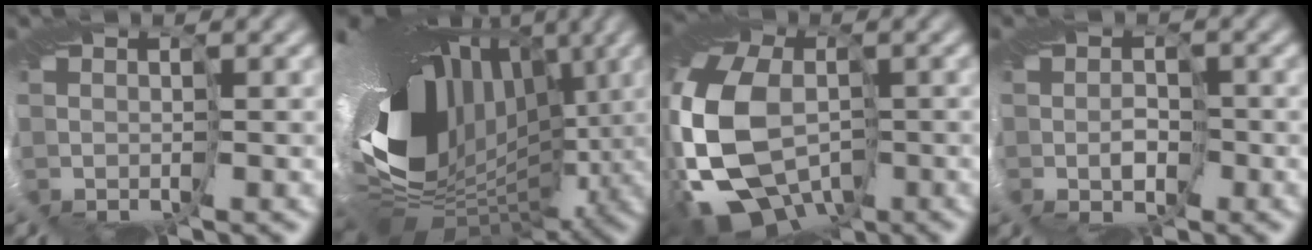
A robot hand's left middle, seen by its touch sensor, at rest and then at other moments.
{"total": 17.5, "force": [1.1, 11.9, 12.8], "torque": [-0.212, -0.039, 0.021]}
{"total": 12.9, "force": [-5.2, 7.8, 8.9], "torque": [-0.204, -0.026, -0.097]}
{"total": 1.6, "force": [-0.8, 1.2, 0.8], "torque": [-0.002, -0.001, -0.008]}